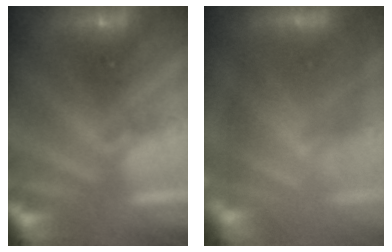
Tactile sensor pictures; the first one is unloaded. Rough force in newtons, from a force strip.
{"total": 9.1}